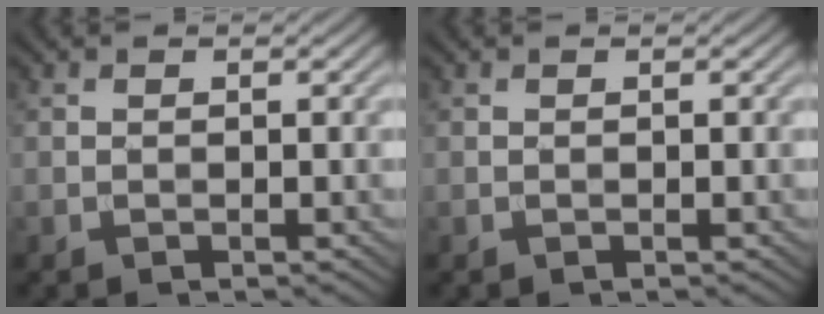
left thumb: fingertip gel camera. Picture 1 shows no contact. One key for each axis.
{"total": 0.0}